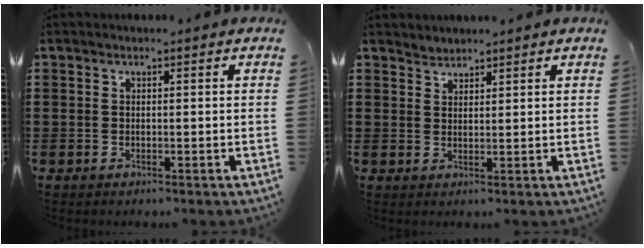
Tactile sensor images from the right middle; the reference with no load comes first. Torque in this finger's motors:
{"motor_torque": [-0.15, -0.09, 0.08, -0.02]}